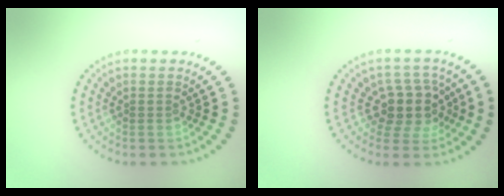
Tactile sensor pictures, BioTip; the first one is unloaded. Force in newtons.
{"total": 3.8, "press": 3.1, "slide": 2.2}